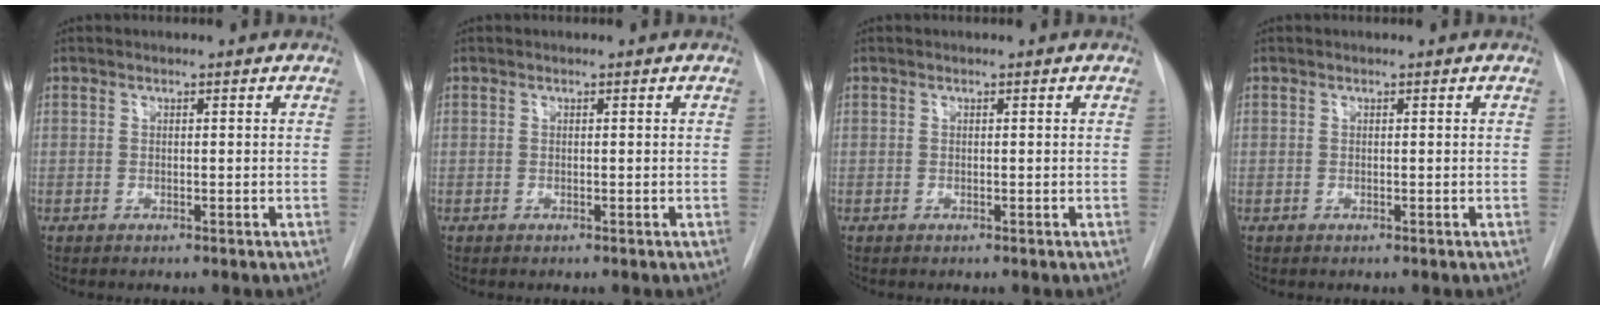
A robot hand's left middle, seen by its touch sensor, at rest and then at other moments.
{"total": 0.0}
{"total": 0.0}
{"total": 0.0}